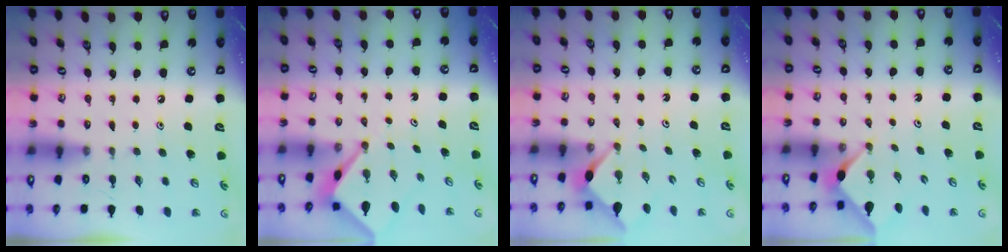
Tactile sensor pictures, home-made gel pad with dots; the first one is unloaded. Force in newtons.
{"total": 4.7, "press": 4.6, "slide": 0.5}
{"total": 2.8, "press": 2.8, "slide": 0.3}
{"total": 2.9, "press": 2.9, "slide": 0.4}